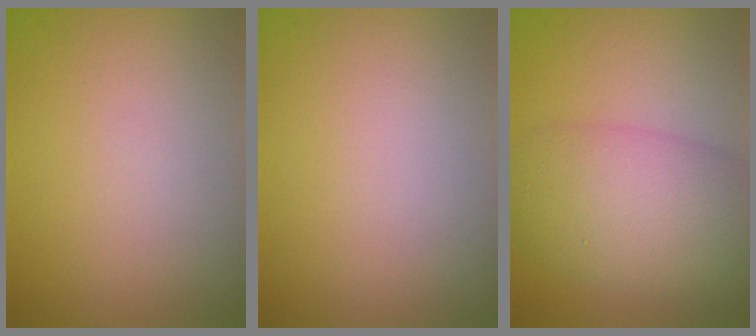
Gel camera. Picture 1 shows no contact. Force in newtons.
{"total": 0.0}
{"total": 7.9, "press": 7.9, "slide": 0.3}